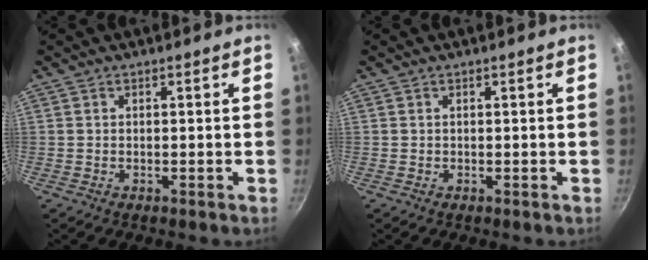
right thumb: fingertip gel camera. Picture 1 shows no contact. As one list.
[{"total": 0.0}]